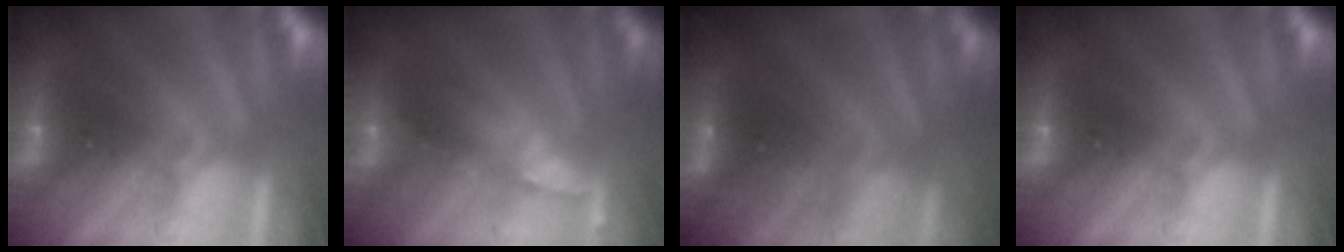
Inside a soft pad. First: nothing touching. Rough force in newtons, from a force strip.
{"total": 2.8}
{"total": 2.6}
{"total": 0.0}